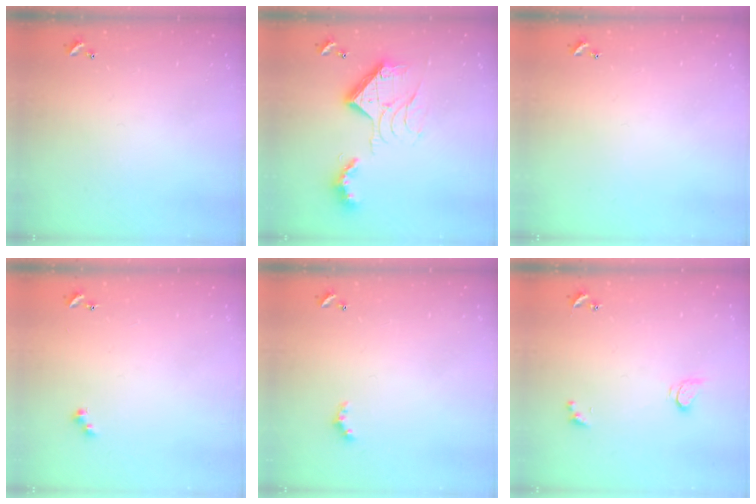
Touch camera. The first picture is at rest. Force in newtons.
{"total": 16.9, "press": 16.9, "slide": 0.7}
{"total": 0.0}
{"total": 2.5, "press": 2.5, "slide": 0.5}
{"total": 2.4, "press": 2.4, "slide": 0.6}
{"total": 2.5, "press": 2.5, "slide": 0.5}